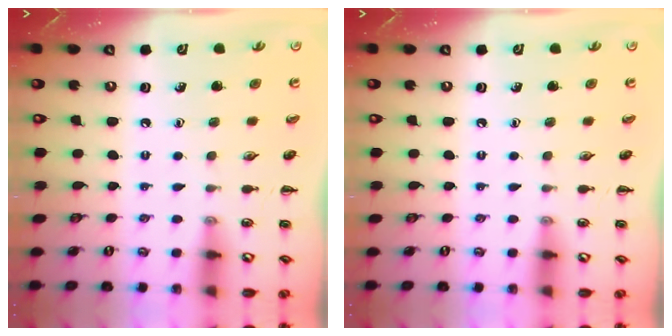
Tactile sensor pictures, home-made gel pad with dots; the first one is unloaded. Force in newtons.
{"total": 0.0}